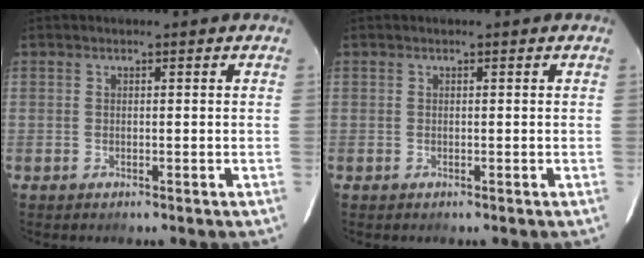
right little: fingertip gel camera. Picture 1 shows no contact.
{"total": 0.0}